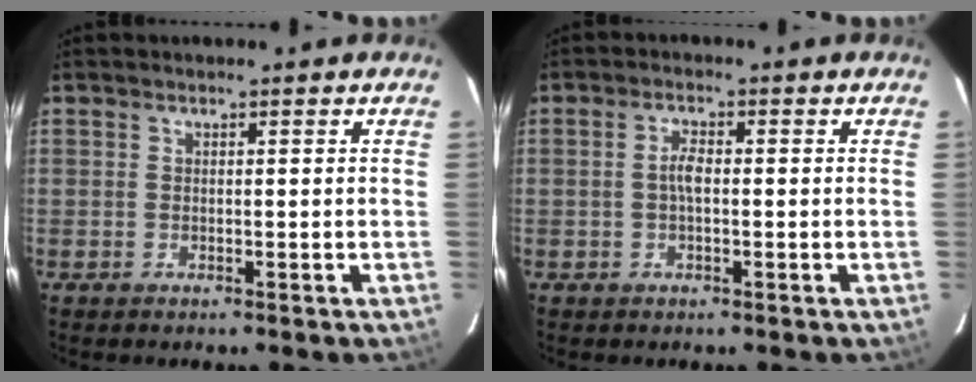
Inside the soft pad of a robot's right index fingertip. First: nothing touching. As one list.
[{"total": 2.4, "force": [-0.3, 0.9, 2.2], "torque": [-0.044, 0.005, -0.004]}]